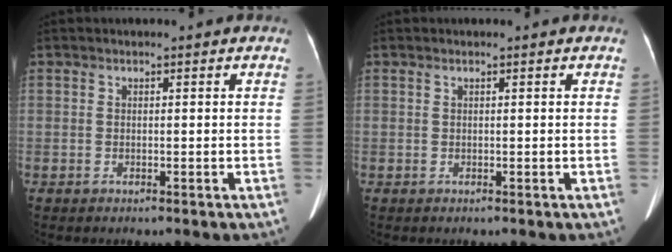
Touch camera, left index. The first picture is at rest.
{"total": 0.0}